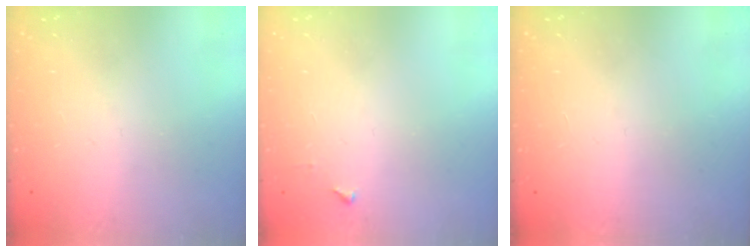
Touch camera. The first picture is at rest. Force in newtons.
{"total": 3.2, "press": 3.2, "slide": 0.4}
{"total": 1.6, "press": 1.6, "slide": 0.1}